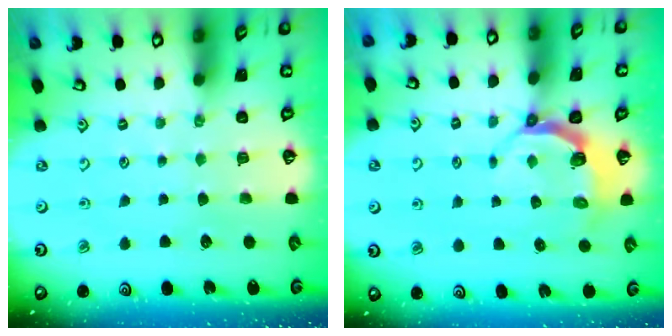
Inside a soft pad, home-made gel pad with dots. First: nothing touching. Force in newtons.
{"total": 4.9, "press": 4.0, "slide": 2.8}